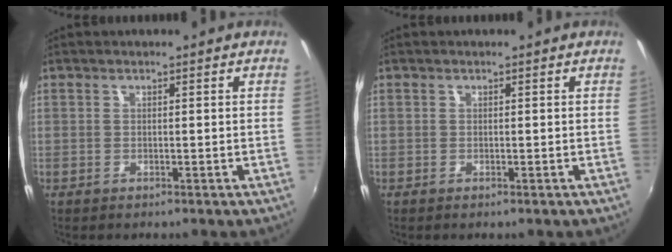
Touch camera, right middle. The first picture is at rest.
{"total": 0.0}